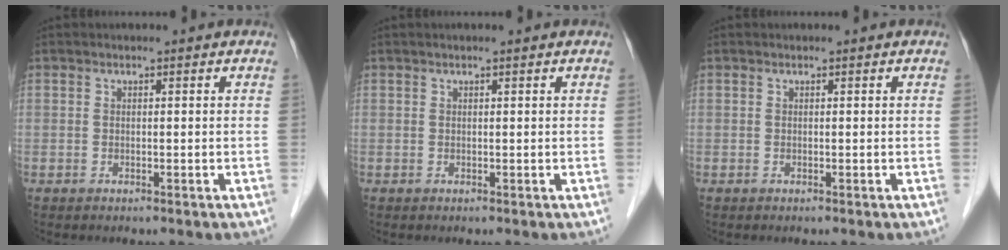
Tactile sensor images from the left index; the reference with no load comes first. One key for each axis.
{"total": 0.5, "fx": 0.3, "fy": -0.1, "fz": 0.4, "tx": -0.008, "ty": 0.003, "tz": 0.006}
{"total": 0.0}